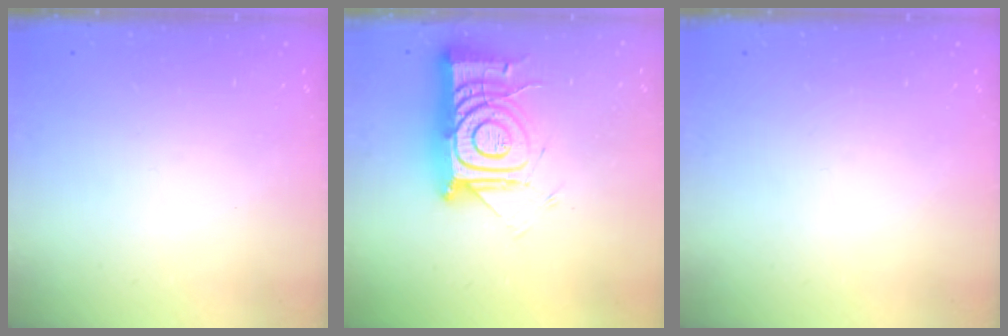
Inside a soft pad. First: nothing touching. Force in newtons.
{"total": 16.3, "press": 16.3, "slide": 1.5}
{"total": 0.0}